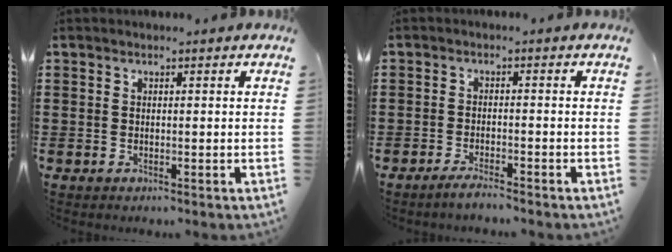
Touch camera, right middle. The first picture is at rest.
{"total": 2.1, "force": [-1.9, 0.0, 0.9], "torque": [-0.014, 0.001, -0.035]}